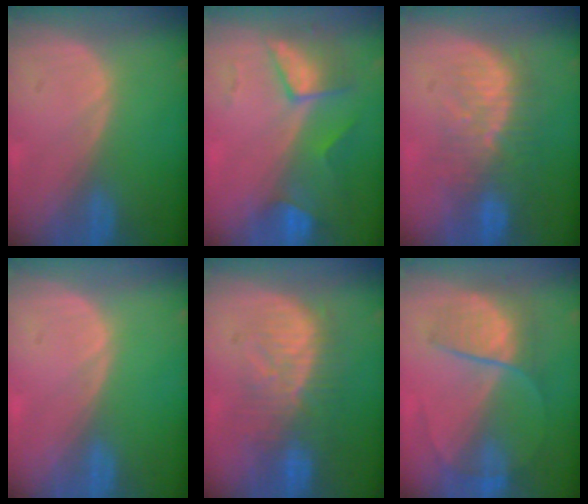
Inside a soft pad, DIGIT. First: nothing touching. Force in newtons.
{"total": 7.6, "press": 6.7, "slide": 3.5}
{"total": 9.6, "press": 8.4, "slide": 4.6}
{"total": 0.0}
{"total": 9.3, "press": 8.8, "slide": 3.1}
{"total": 6.7, "press": 6.5, "slide": 1.6}